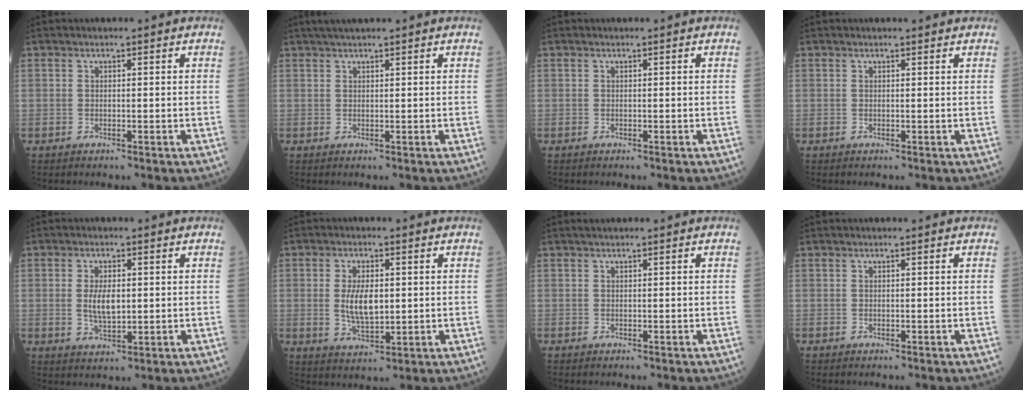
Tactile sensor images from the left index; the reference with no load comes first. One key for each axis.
{"total": 3.2, "fx": 2.7, "fy": 0.0, "fz": 1.8, "tx": -0.026, "ty": 0.024, "tz": 0.049}
{"total": 0.0}
{"total": 1.0, "fx": 1.0, "fy": 0.1, "fz": 0.2, "tx": -0.006, "ty": 0.003, "tz": 0.011}
{"total": 4.4, "fx": 0.3, "fy": 1.8, "fz": 4.0, "tx": -0.083, "ty": -0.002, "tz": 0.011}
{"total": 5.9, "fx": 0.5, "fy": 2.5, "fz": 5.4, "tx": -0.108, "ty": -0.003, "tz": 0.013}
{"total": 1.0, "fx": 0.8, "fy": 0.0, "fz": 0.5, "tx": -0.007, "ty": 0.016, "tz": 0.018}
{"total": 0.0}